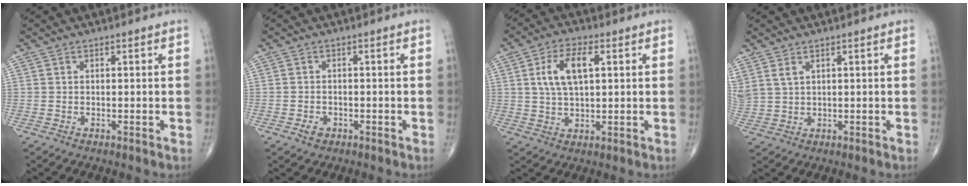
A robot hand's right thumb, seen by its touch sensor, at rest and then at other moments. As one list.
[{"total": 1.9, "force": [-1.0, 1.3, 0.8], "torque": [-0.010, 0.005, -0.014]}, {"total": 8.6, "force": [2.2, 4.0, 7.3], "torque": [-0.138, 0.005, 0.041]}, {"total": 3.8, "force": [2.2, 2.0, 2.4], "torque": [-0.060, 0.000, 0.057]}]